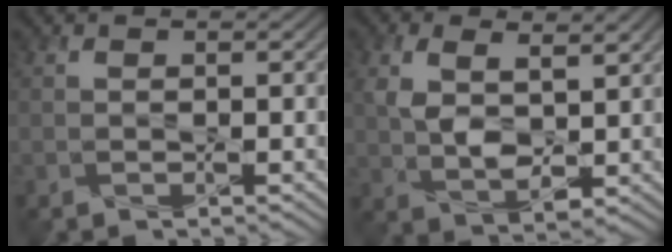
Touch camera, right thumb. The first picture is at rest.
{"total": 6.7, "force": [1.9, 3.8, 5.1], "torque": [-0.113, -0.004, 0.037]}